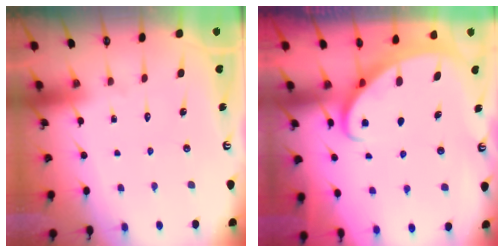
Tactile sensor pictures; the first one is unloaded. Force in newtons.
{"total": 2.6, "press": 2.6, "slide": 0.3}